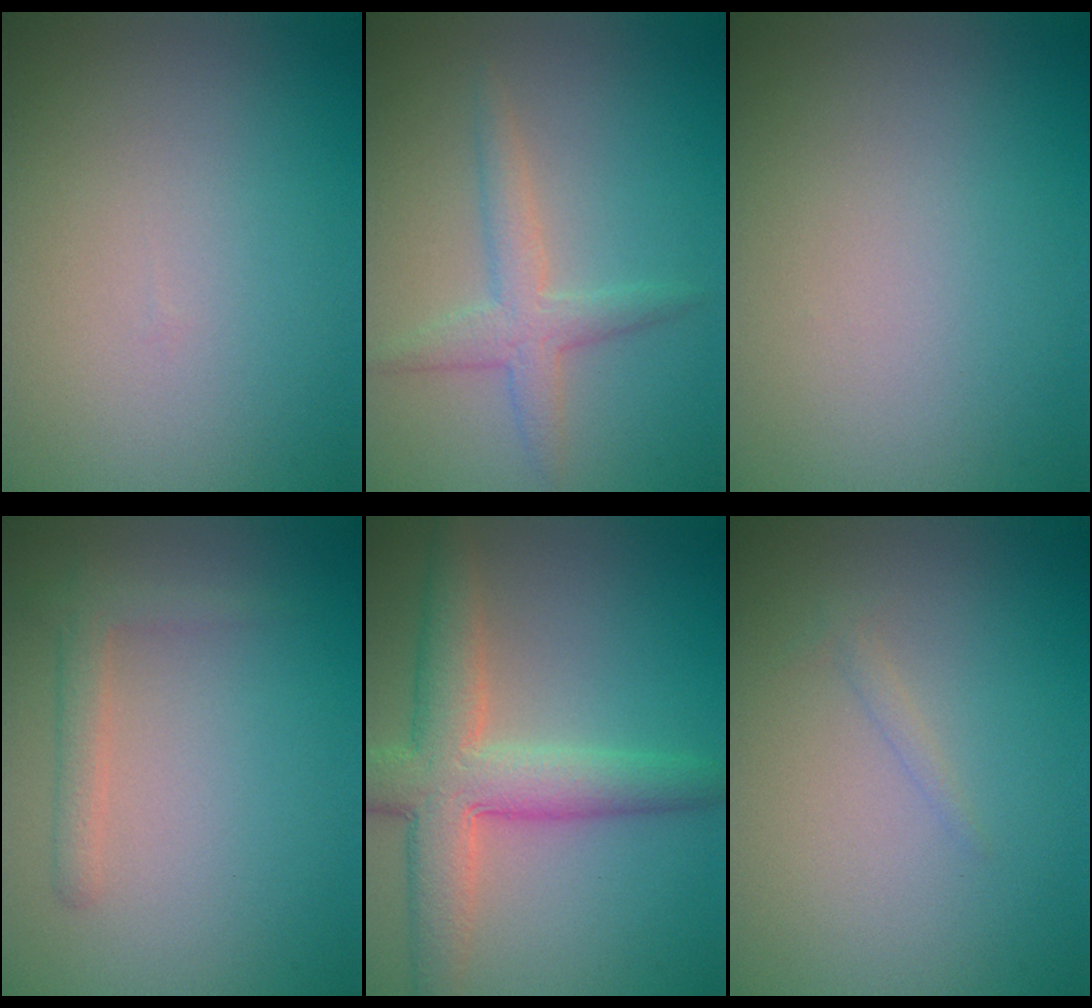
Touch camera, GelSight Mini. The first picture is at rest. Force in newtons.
{"total": 2.7, "press": 2.7, "slide": 0.0}
{"total": 0.0}
{"total": 1.8, "press": 1.8, "slide": 0.1}
{"total": 6.5, "press": 6.5, "slide": 0.2}
{"total": 0.6, "press": 0.6, "slide": 0.1}